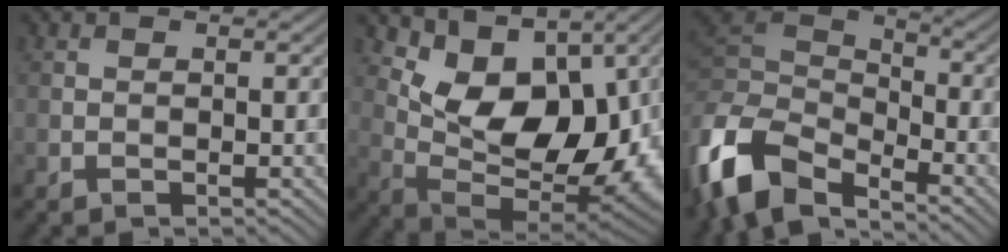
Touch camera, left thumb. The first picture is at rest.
{"total": 13.4, "force": [3.3, 7.4, 10.7], "torque": [-0.154, -0.017, 0.067]}
{"total": 10.5, "force": [-6.4, 5.5, 6.2], "torque": [-0.145, 0.001, -0.140]}